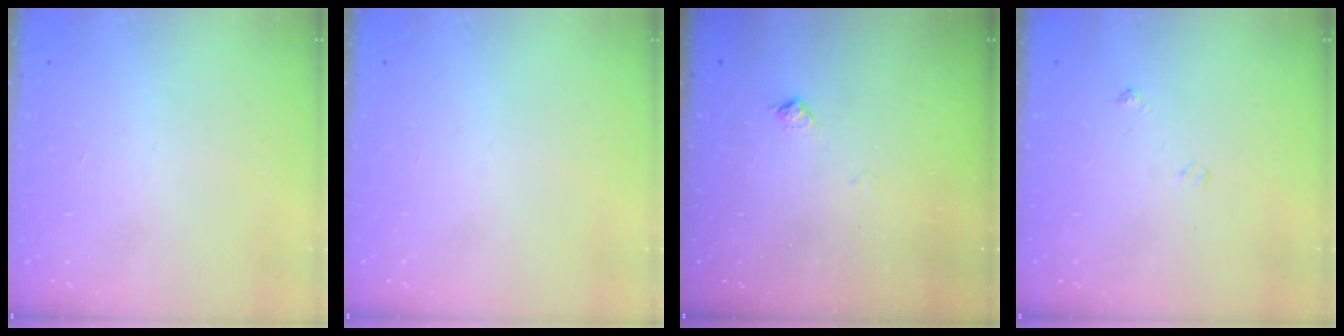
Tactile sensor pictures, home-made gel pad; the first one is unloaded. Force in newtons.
{"total": 0.0}
{"total": 5.5, "press": 5.5, "slide": 0.8}
{"total": 3.7, "press": 3.7, "slide": 0.6}